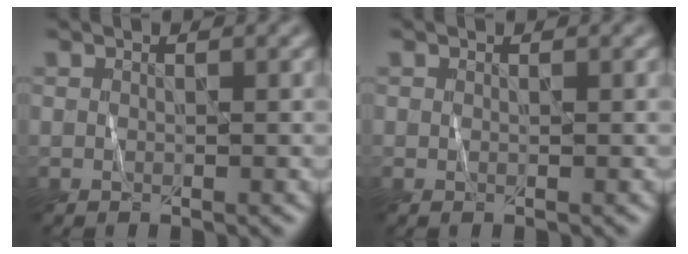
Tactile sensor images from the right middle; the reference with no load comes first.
{"total": 0.0}